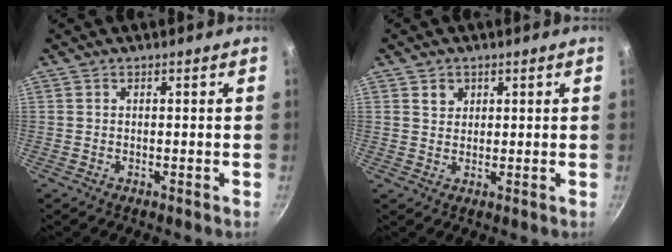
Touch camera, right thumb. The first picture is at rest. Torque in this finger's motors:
{"motor_torque": [0.01, -0.16, 0.30, 0.09, -0.05]}